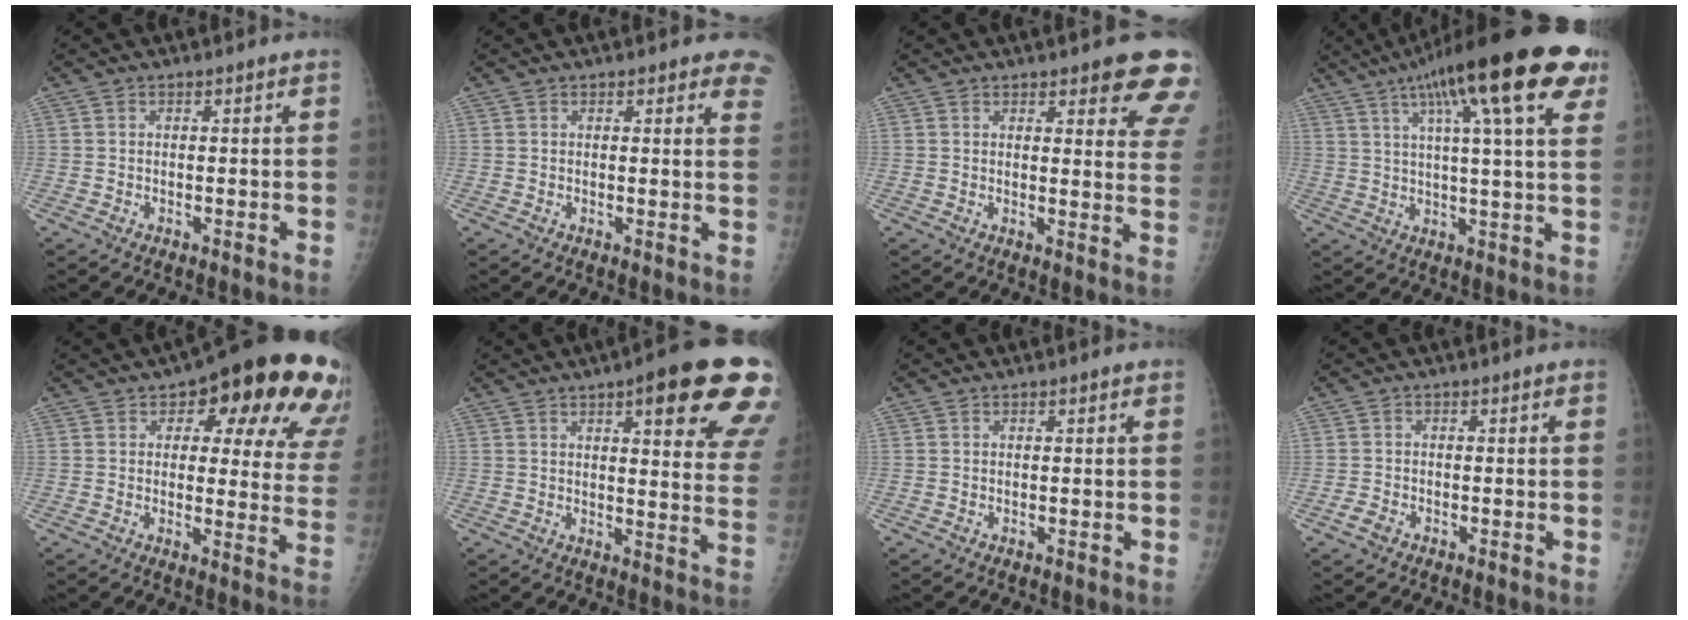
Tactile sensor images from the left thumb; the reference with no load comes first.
{"total": 5.3, "force": [4.0, 2.0, 2.9], "torque": [0.000, -0.012, 0.027]}
{"total": 11.0, "force": [8.0, 3.2, 6.8], "torque": [-0.034, -0.042, 0.077]}
{"total": 22.6, "force": [11.5, 4.6, 18.9], "torque": [-0.284, 0.001, 0.163]}
{"total": 21.8, "force": [11.2, 8.9, 16.4], "torque": [-0.159, -0.022, 0.128]}
{"total": 21.1, "force": [11.1, 4.8, 17.4], "torque": [-0.188, -0.033, 0.130]}
{"total": 0.0}
{"total": 1.8, "force": [-1.2, 1.0, 0.8], "torque": [-0.017, 0.002, -0.022]}